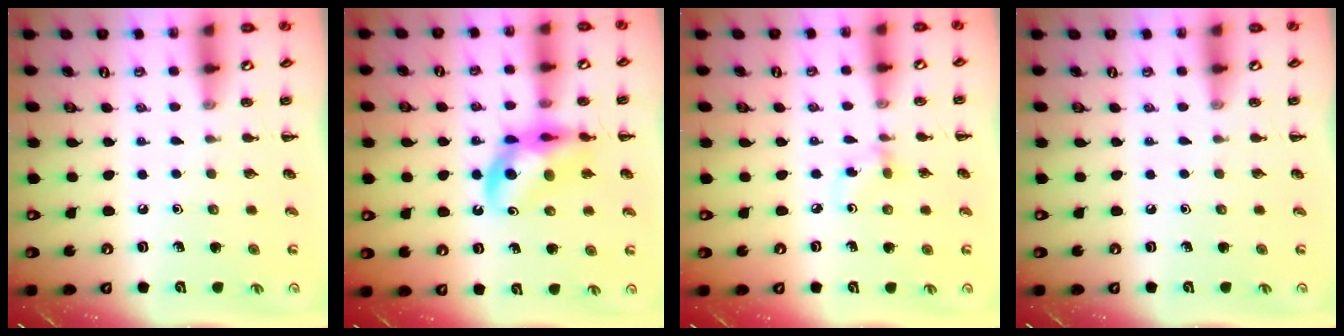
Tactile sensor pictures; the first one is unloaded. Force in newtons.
{"total": 12.0, "press": 11.6, "slide": 3.3}
{"total": 2.8, "press": 2.6, "slide": 1.1}
{"total": 0.0}